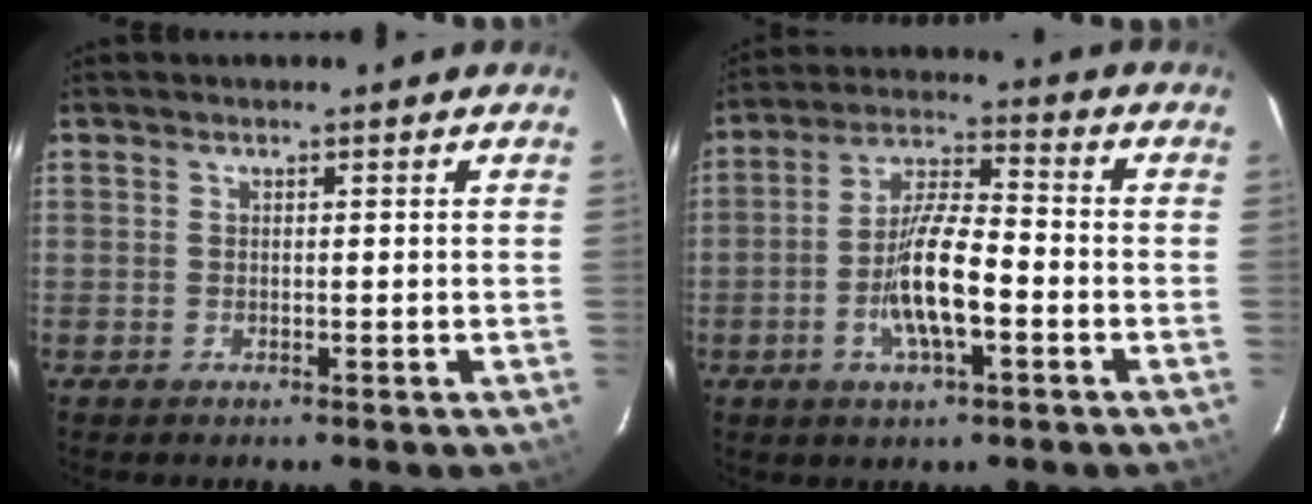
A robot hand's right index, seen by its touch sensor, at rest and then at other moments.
{"total": 10.8, "force": [-3.5, 2.8, 9.8], "torque": [-0.194, 0.003, -0.066]}